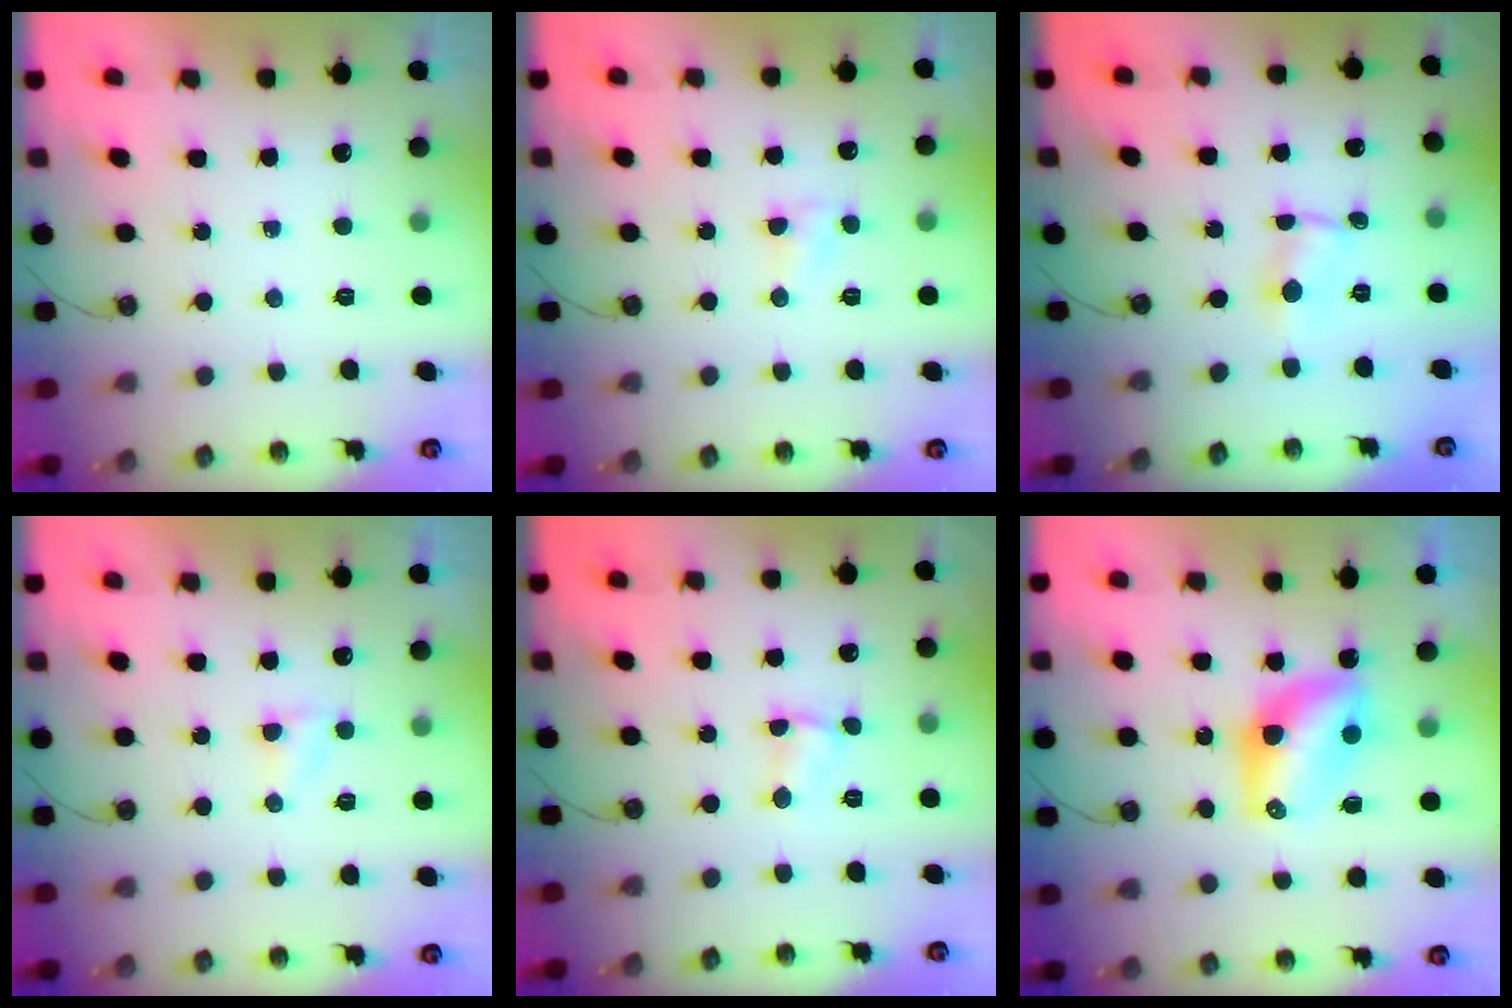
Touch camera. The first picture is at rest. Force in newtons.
{"total": 4.0, "press": 4.0, "slide": 0.5}
{"total": 0.9, "press": 0.9, "slide": 0.1}
{"total": 2.7, "press": 2.7, "slide": 0.3}
{"total": 2.4, "press": 2.3, "slide": 0.4}
{"total": 8.3, "press": 8.3, "slide": 0.6}